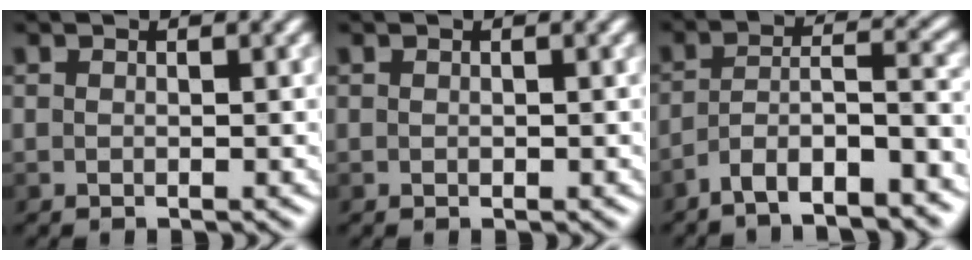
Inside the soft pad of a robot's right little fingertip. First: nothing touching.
{"total": 0.0}
{"total": 6.8, "force": [-4.7, 1.7, 4.6], "torque": [-0.074, 0.007, -0.083]}